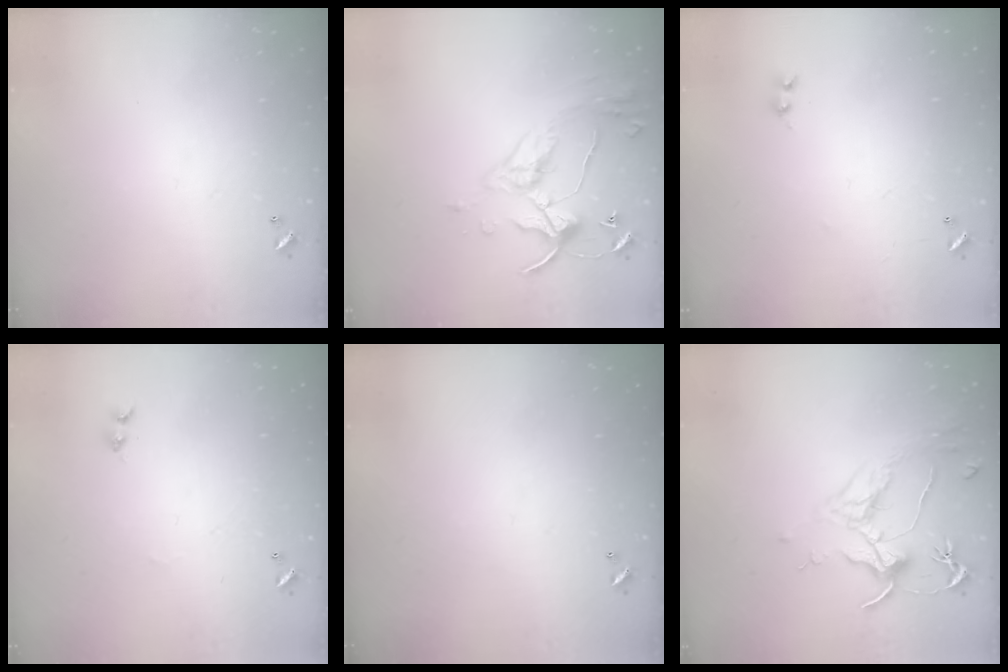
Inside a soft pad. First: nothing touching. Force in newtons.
{"total": 5.7, "press": 5.7, "slide": 0.7}
{"total": 1.8, "press": 1.8, "slide": 0.3}
{"total": 1.1, "press": 0.9, "slide": 0.5}
{"total": 0.0}
{"total": 1.6, "press": 1.4, "slide": 0.9}